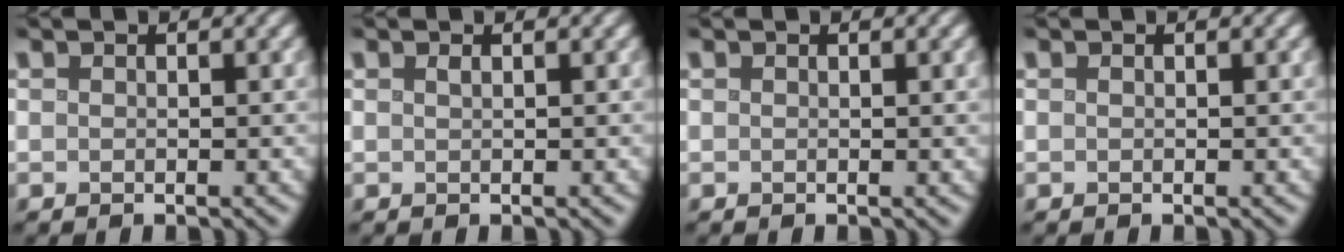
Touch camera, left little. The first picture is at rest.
{"total": 0.6, "force": [0.3, 0.2, 0.5], "torque": [-0.007, 0.005, 0.004]}
{"total": 0.7, "force": [0.1, 0.1, 0.7], "torque": [-0.007, 0.002, 0.001]}
{"total": 0.0}